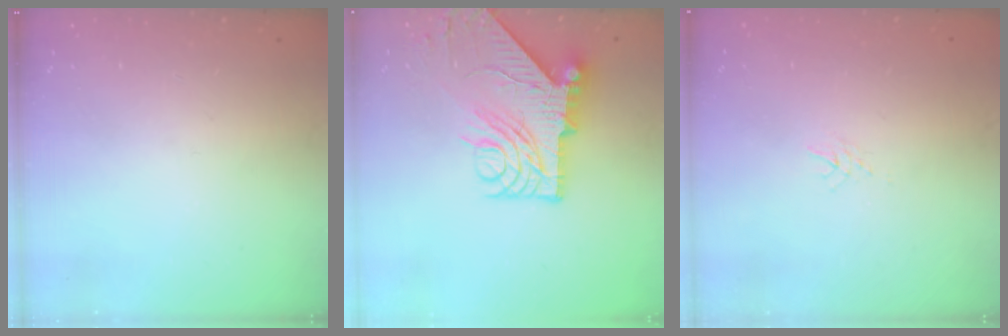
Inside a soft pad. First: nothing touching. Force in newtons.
{"total": 13.5, "press": 13.4, "slide": 1.7}
{"total": 3.3, "press": 3.3, "slide": 0.4}